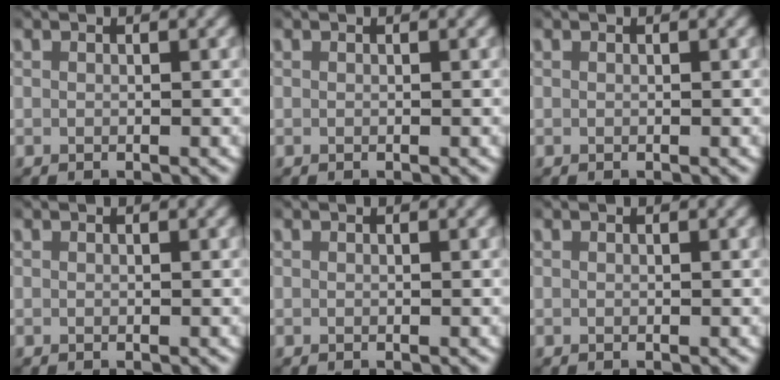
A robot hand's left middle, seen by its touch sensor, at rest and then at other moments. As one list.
[{"total": 0.0}, {"total": 0.0}, {"total": 0.0}, {"total": 0.0}, {"total": 0.0}]